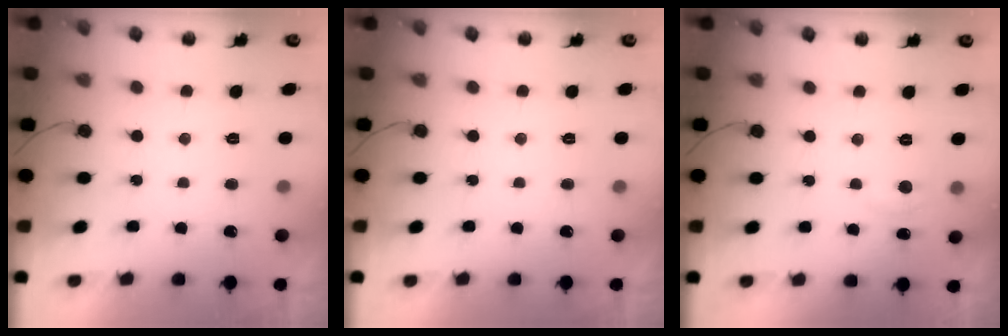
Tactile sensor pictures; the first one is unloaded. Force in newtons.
{"total": 0.0}
{"total": 5.0, "press": 5.0, "slide": 0.7}